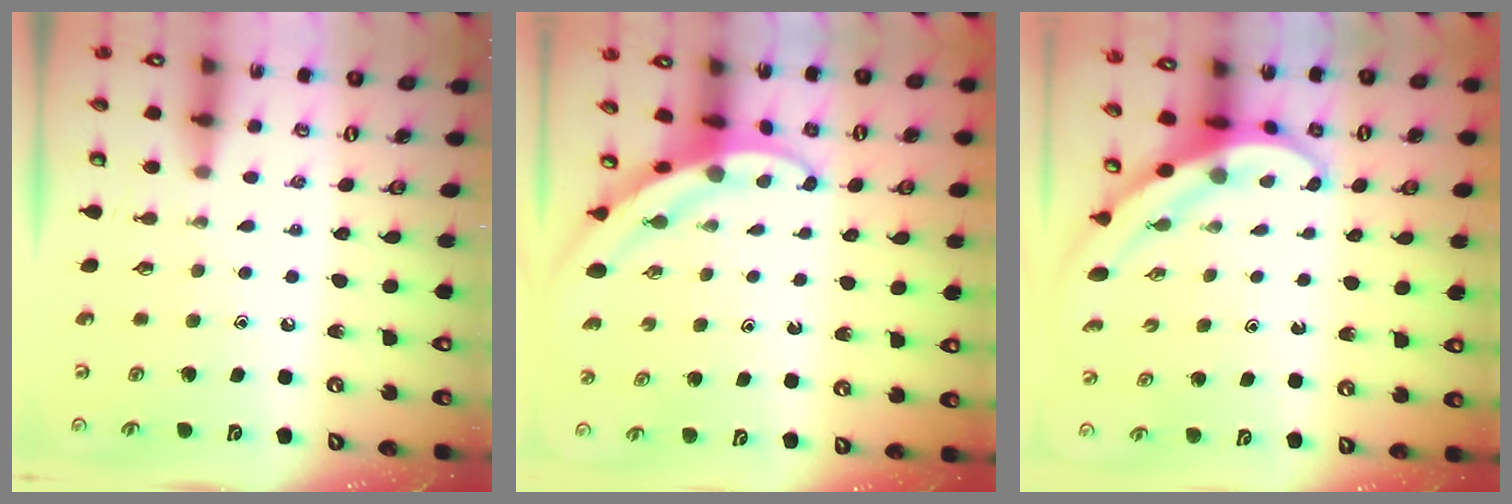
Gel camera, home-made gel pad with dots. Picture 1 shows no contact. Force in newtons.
{"total": 3.1, "press": 3.1, "slide": 0.3}
{"total": 3.6, "press": 3.6, "slide": 0.3}